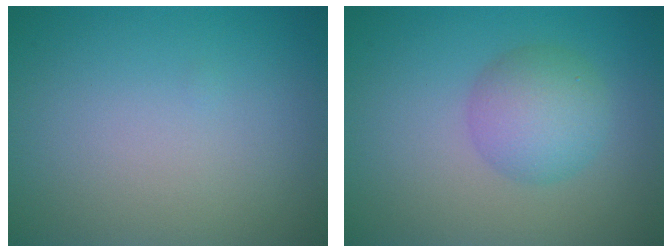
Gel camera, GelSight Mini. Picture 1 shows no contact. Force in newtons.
{"total": 3.9, "press": 3.9, "slide": 0.1}